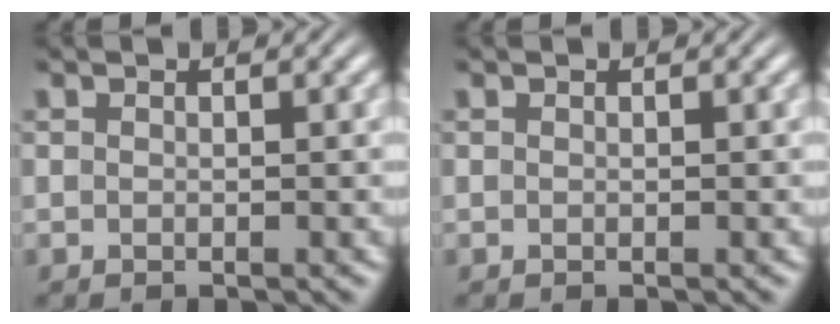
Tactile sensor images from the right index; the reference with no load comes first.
{"total": 0.0}